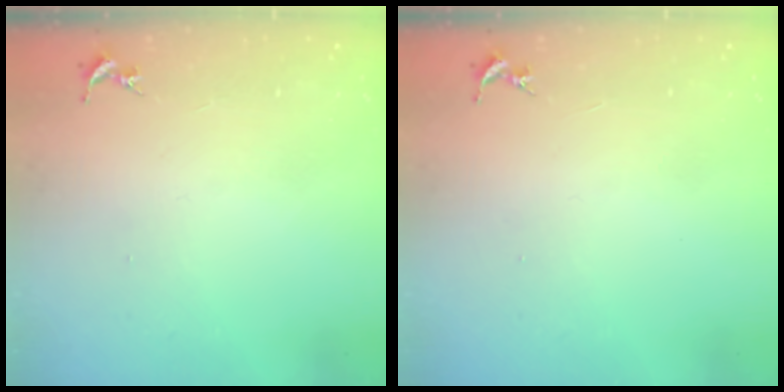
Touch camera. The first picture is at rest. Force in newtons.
{"total": 0.0}